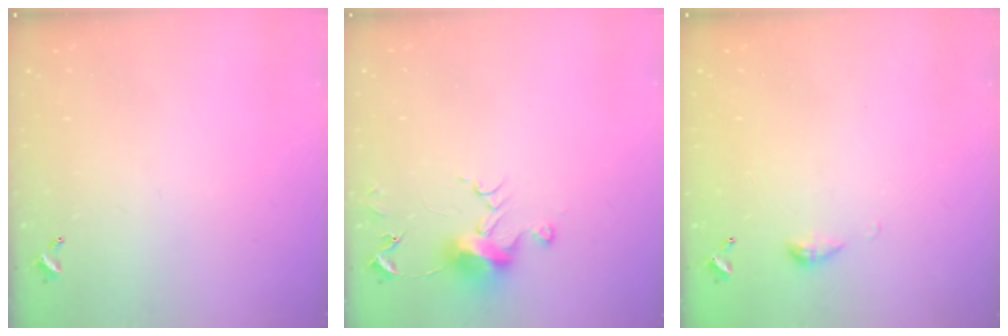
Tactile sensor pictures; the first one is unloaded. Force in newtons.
{"total": 7.7, "press": 7.7, "slide": 0.4}
{"total": 4.0, "press": 4.0, "slide": 0.6}